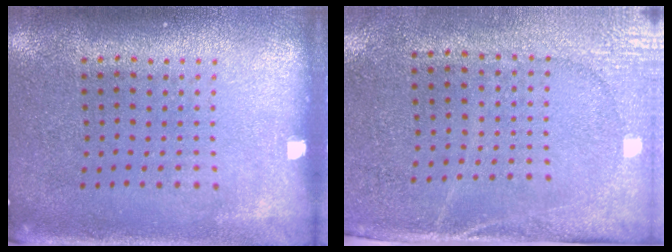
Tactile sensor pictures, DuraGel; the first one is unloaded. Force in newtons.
{"total": 2.7, "press": 2.3, "slide": 1.5}